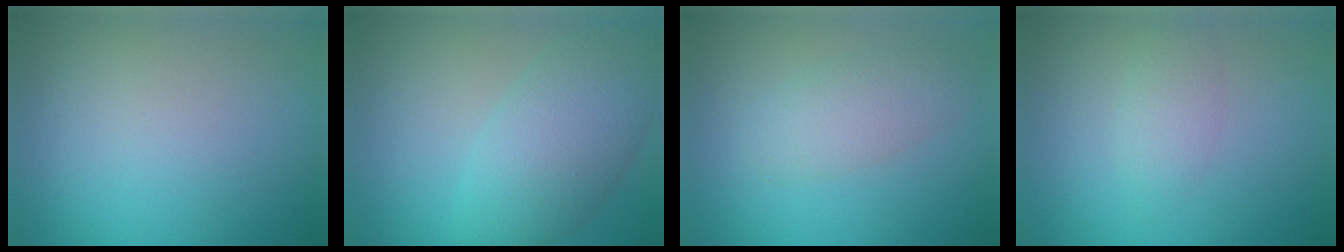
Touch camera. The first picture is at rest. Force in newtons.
{"total": 6.1, "press": 6.1, "slide": 0.3}
{"total": 3.0, "press": 3.0, "slide": 0.2}
{"total": 1.8, "press": 1.8, "slide": 0.1}